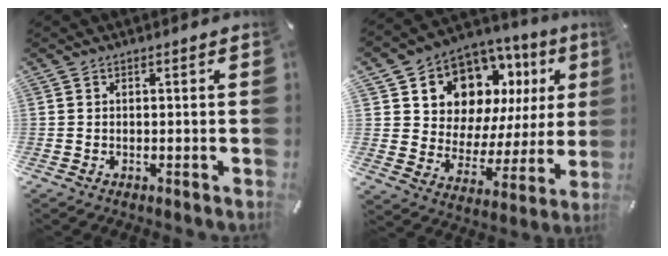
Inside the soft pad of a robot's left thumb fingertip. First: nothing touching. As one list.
[{"total": 12.1, "force": [8.2, 8.3, 3.5], "torque": [-0.069, -0.078, 0.149]}]